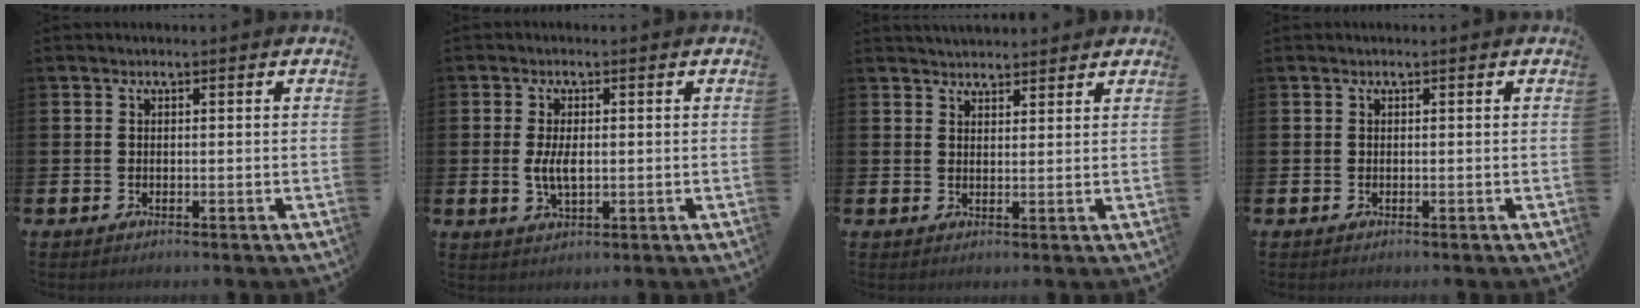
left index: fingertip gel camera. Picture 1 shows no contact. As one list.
[{"total": 3.6, "force": [0.0, 1.7, 3.2], "torque": [-0.050, 0.001, -0.003]}, {"total": 3.0, "force": [2.9, 0.6, -0.1], "torque": [-0.001, -0.011, 0.054]}, {"total": 0.0}]